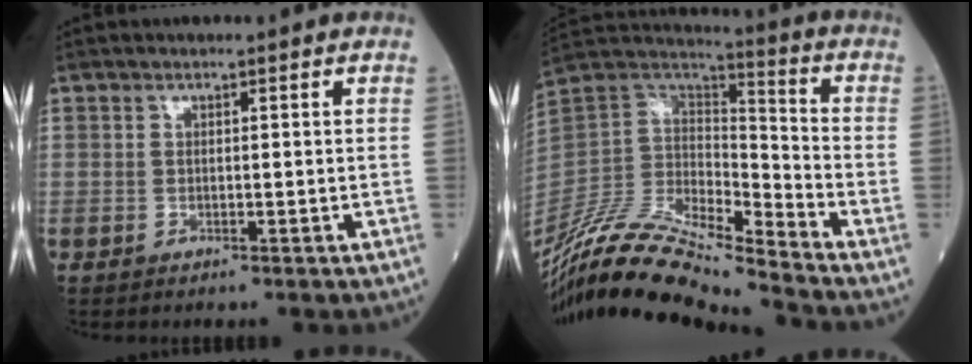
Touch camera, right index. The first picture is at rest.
{"total": 20.2, "force": [-18.0, 0.9, 9.1], "torque": [-0.193, 0.014, -0.342]}